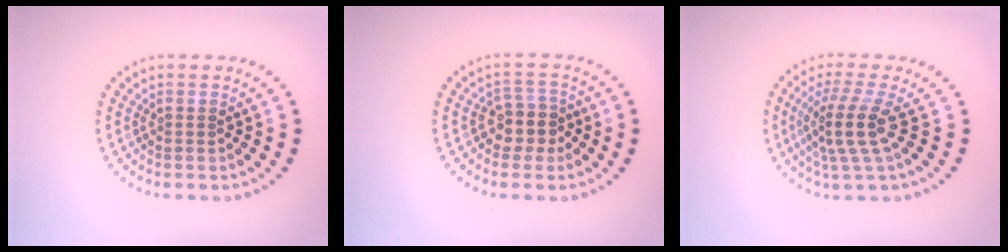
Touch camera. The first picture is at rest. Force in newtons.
{"total": 2.6, "press": 2.2, "slide": 1.4}
{"total": 4.0, "press": 2.8, "slide": 2.8}